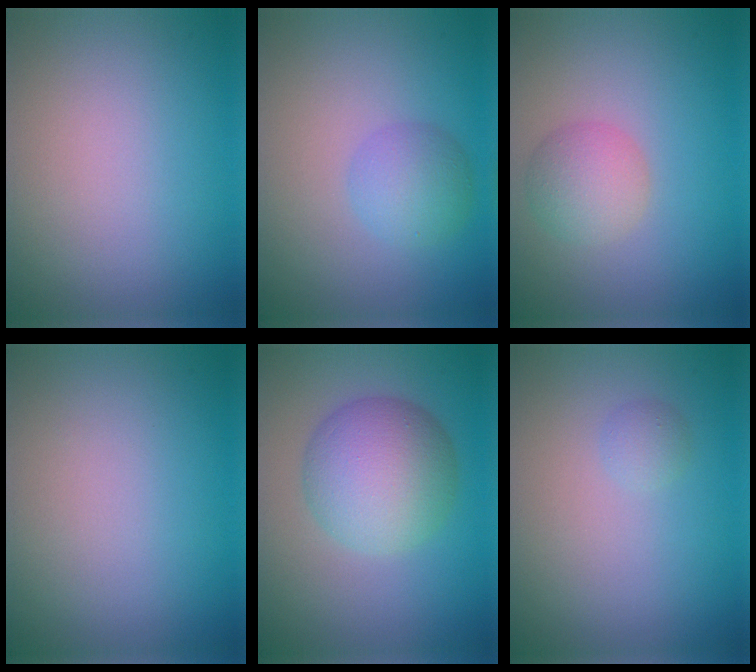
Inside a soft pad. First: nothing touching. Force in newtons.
{"total": 3.0, "press": 2.9, "slide": 0.2}
{"total": 2.9, "press": 2.9, "slide": 0.1}
{"total": 0.0}
{"total": 7.1, "press": 7.1, "slide": 0.1}
{"total": 0.9, "press": 0.9, "slide": 0.0}